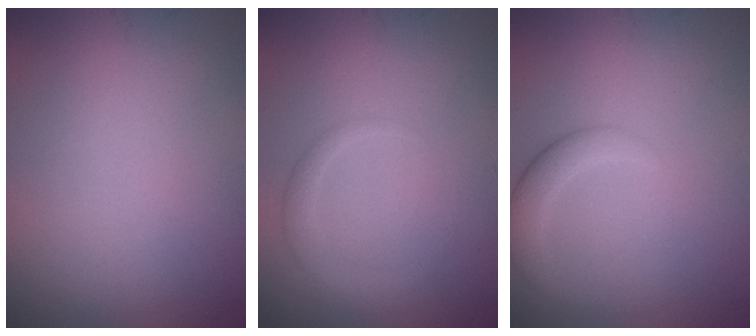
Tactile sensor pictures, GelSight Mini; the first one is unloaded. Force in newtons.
{"total": 1.9, "press": 1.9, "slide": 0.2}
{"total": 2.4, "press": 2.4, "slide": 0.3}